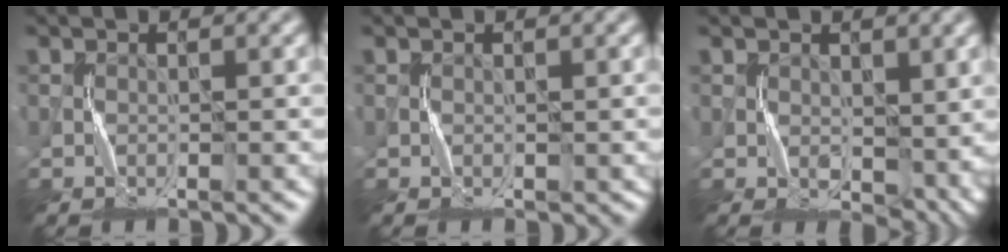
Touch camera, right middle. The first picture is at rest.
{"total": 0.7, "force": [-0.1, 0.6, 0.4], "torque": [-0.004, -0.001, 0.000]}
{"total": 4.2, "force": [0.6, 2.8, 3.1], "torque": [-0.051, -0.012, 0.017]}